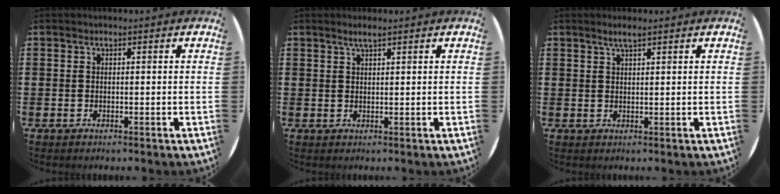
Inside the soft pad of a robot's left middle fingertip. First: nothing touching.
{"total": 1.5, "force": [1.3, 0.1, 0.9], "torque": [-0.018, 0.003, 0.022]}
{"total": 1.9, "force": [1.5, 0.2, 1.1], "torque": [-0.022, 0.004, 0.026]}